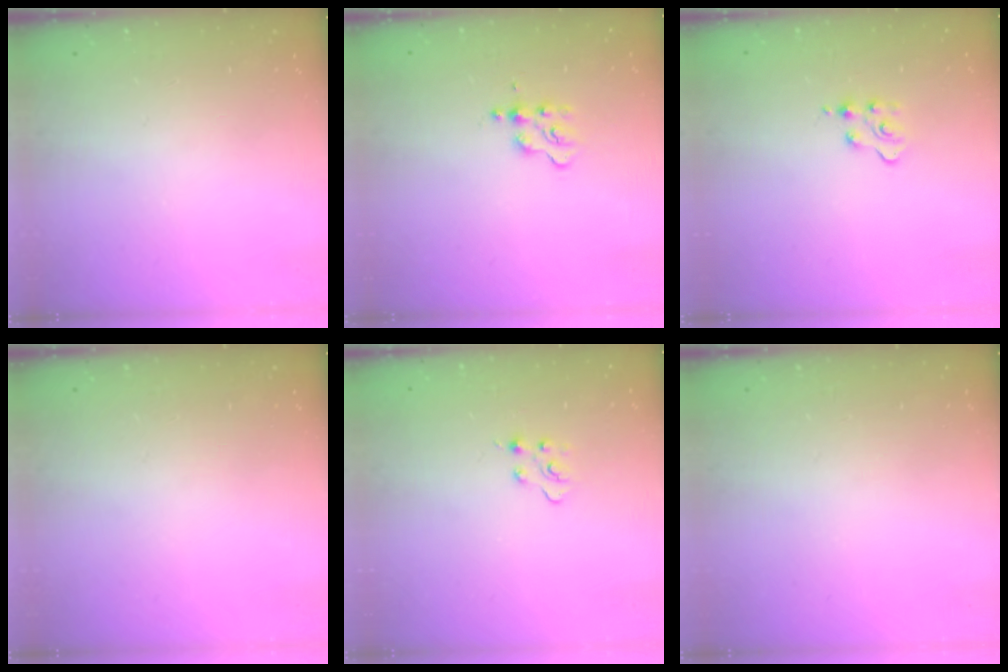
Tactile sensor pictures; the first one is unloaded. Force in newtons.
{"total": 2.7, "press": 2.7, "slide": 0.3}
{"total": 2.8, "press": 2.8, "slide": 0.3}
{"total": 0.0}
{"total": 3.7, "press": 3.7, "slide": 0.4}
{"total": 0.0}